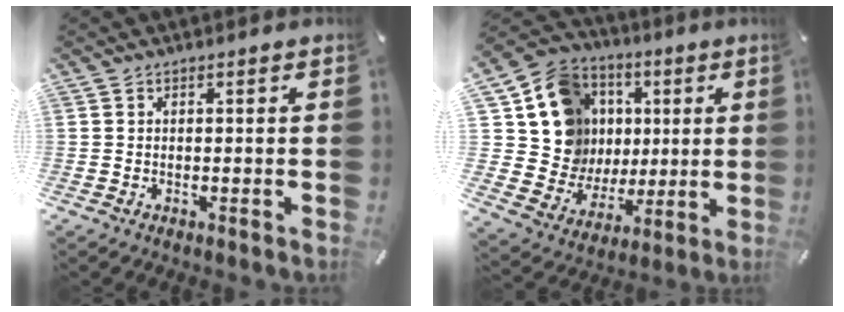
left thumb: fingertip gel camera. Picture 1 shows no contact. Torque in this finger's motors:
{"motor_torque": [2.50, 2.50, 0.35, -0.14, 0.12]}